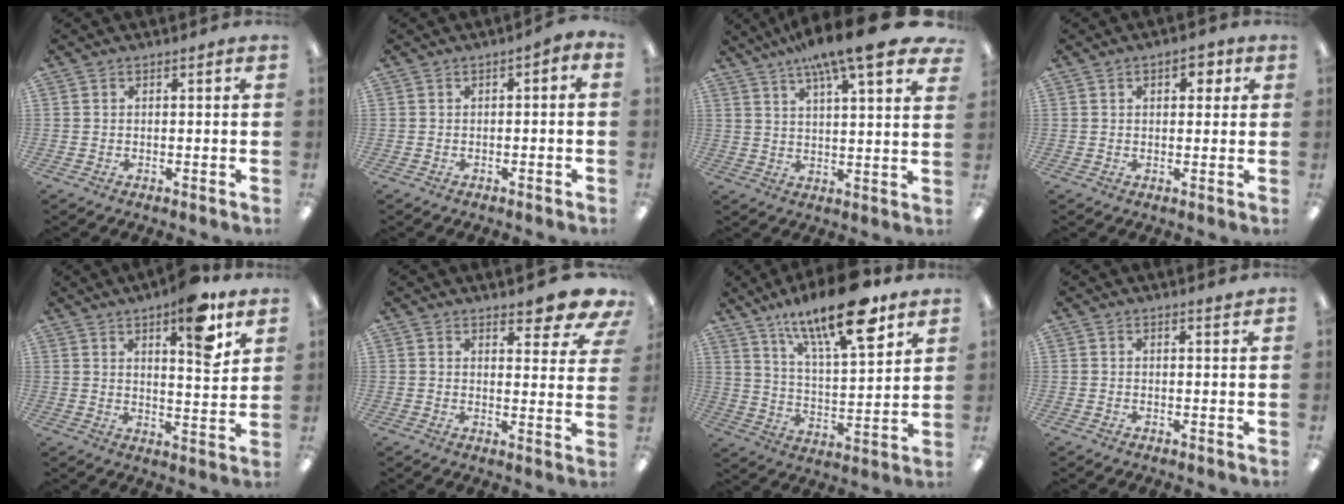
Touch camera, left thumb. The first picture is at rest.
{"total": 1.5, "force": [-1.1, 0.7, 0.8], "torque": [-0.014, 0.006, -0.022]}
{"total": 15.4, "force": [10.8, 3.0, 10.6], "torque": [-0.180, -0.052, 0.174]}
{"total": 4.2, "force": [1.8, 2.3, 2.9], "torque": [-0.029, -0.003, 0.022]}
{"total": 11.3, "force": [7.4, 3.3, 7.9], "torque": [-0.096, -0.044, 0.117]}
{"total": 7.6, "force": [6.5, 2.2, 3.4], "torque": [-0.027, -0.051, 0.108]}
{"total": 19.7, "force": [13.6, 5.9, 12.9], "torque": [-0.203, -0.076, 0.219]}
{"total": 0.9, "force": [0.9, 0.0, 0.3], "torque": [0.000, -0.004, 0.014]}